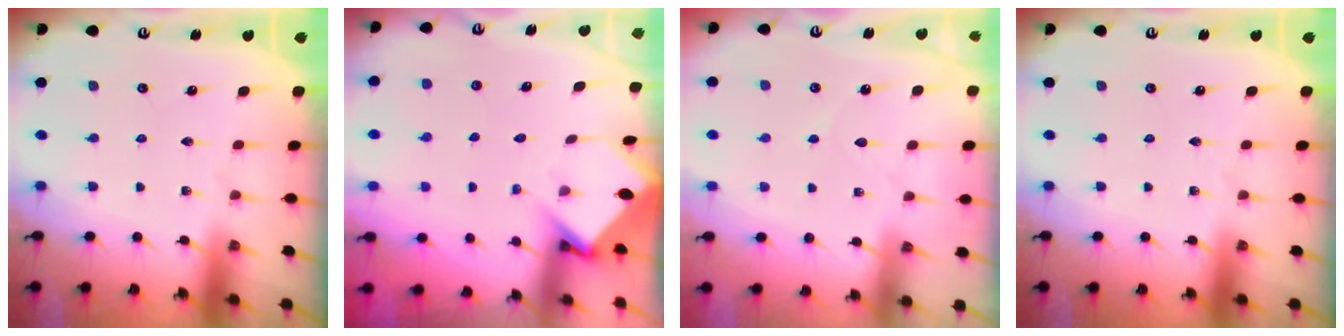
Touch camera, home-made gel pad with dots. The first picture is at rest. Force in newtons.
{"total": 3.7, "press": 3.7, "slide": 0.3}
{"total": 4.2, "press": 4.2, "slide": 0.5}
{"total": 0.0}